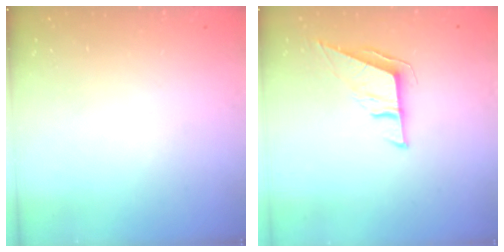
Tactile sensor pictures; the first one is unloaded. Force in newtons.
{"total": 6.0, "press": 5.9, "slide": 0.9}